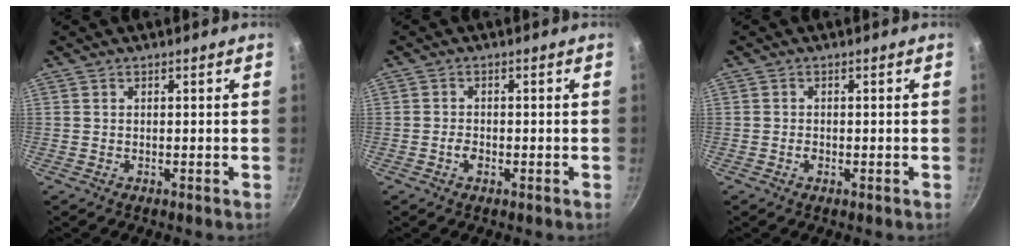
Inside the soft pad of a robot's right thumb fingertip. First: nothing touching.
{"total": 2.0, "force": [-0.8, 1.2, 1.3], "torque": [-0.028, 0.006, -0.018]}
{"total": 1.1, "force": [-0.4, 0.7, 0.7], "torque": [-0.015, 0.002, -0.009]}